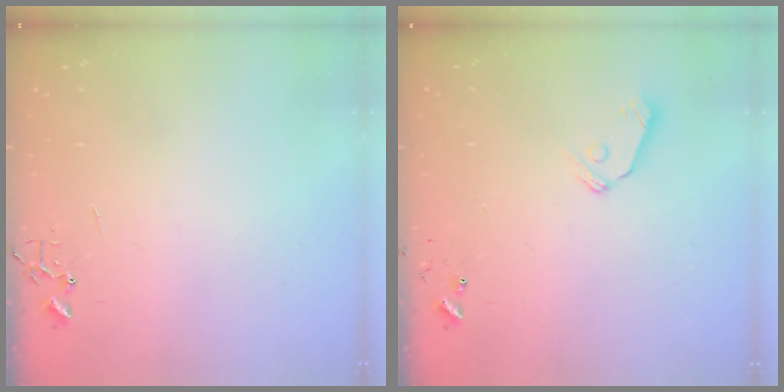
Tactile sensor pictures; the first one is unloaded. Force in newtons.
{"total": 7.1, "press": 7.1, "slide": 0.5}